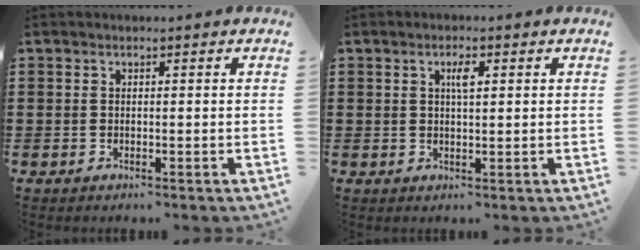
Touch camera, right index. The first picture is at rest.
{"total": 2.5, "force": [0.8, 0.7, 2.3], "torque": [-0.039, 0.003, 0.009]}